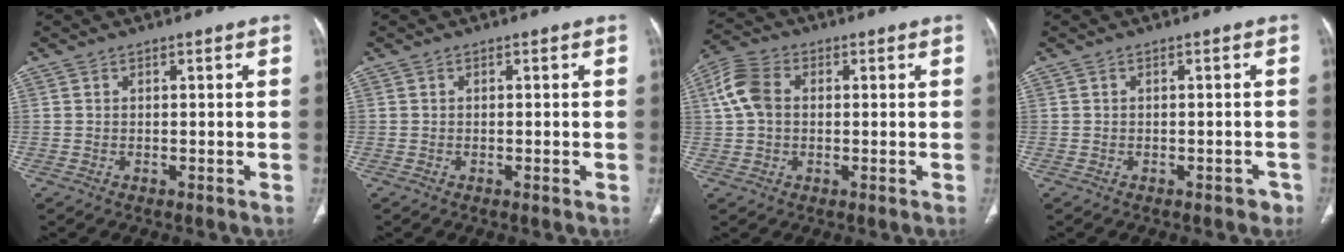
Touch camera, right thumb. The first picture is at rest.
{"total": 0.7, "force": [-0.2, 0.1, 0.7], "torque": [-0.011, -0.002, -0.003]}
{"total": 7.4, "force": [1.1, 5.3, 5.1], "torque": [-0.106, 0.021, 0.017]}
{"total": 2.1, "force": [-1.5, 1.0, 1.0], "torque": [-0.007, 0.007, -0.016]}